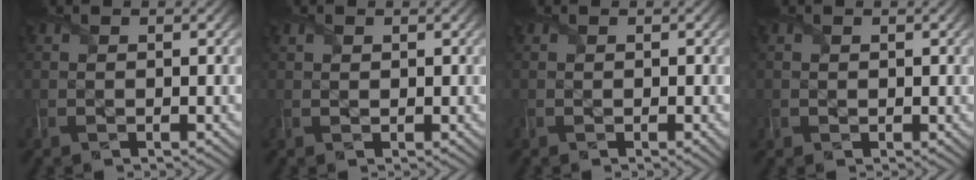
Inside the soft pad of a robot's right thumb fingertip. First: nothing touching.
{"total": 0.6, "force": [0.4, 0.4, -0.2], "torque": [0.005, 0.000, 0.012]}
{"total": 0.5, "force": [0.0, 0.2, 0.5], "torque": [-0.006, -0.003, -0.004]}
{"total": 0.8, "force": [0.2, 0.7, -0.2], "torque": [0.006, -0.002, 0.004]}